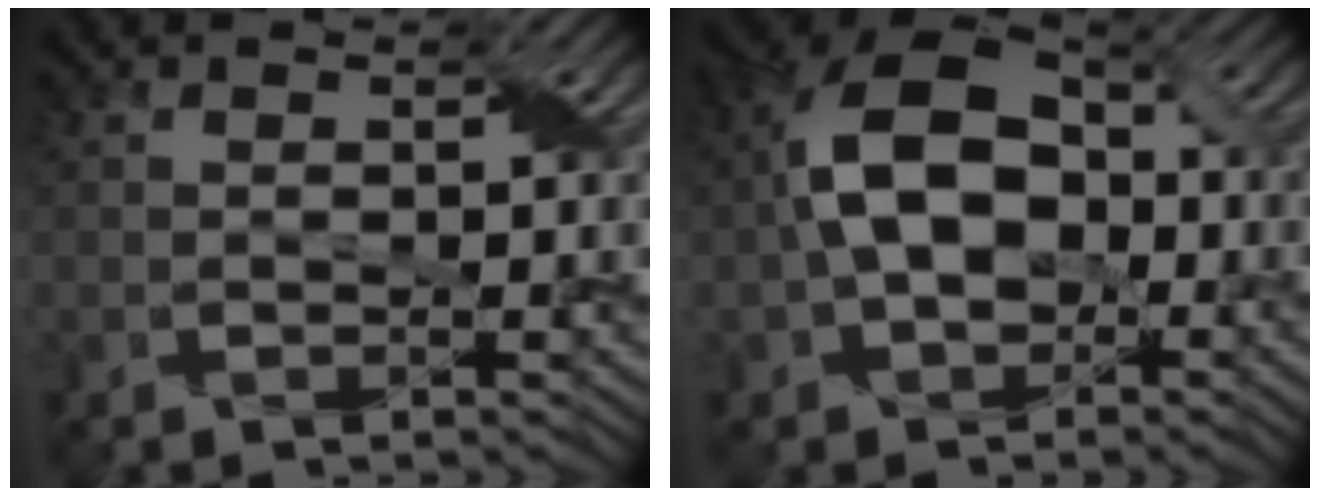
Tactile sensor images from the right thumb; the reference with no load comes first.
{"total": 12.7, "force": [-0.8, 8.5, 9.5], "torque": [-0.198, 0.015, -0.026]}